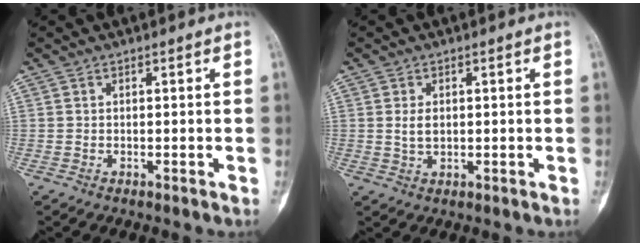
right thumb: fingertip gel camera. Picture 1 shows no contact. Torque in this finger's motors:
{"motor_torque": [0.77, 0.67, 0.44, -0.31, 0.02]}